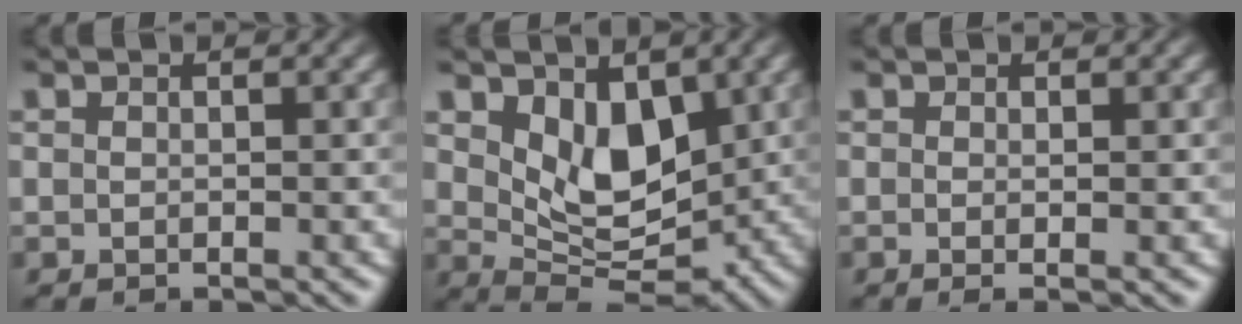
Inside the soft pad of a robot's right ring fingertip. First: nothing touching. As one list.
[{"total": 6.8, "force": [1.1, 4.0, 5.3], "torque": [-0.089, -0.032, 0.029]}, {"total": 0.7, "force": [-0.1, 0.2, 0.7], "torque": [-0.015, -0.005, -0.003]}]